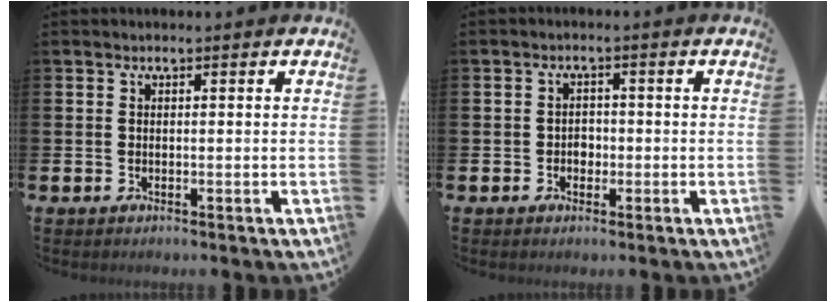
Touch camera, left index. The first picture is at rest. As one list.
[{"total": 1.8, "force": [-0.5, 1.5, 0.7], "torque": [-0.003, 0.000, -0.015]}]